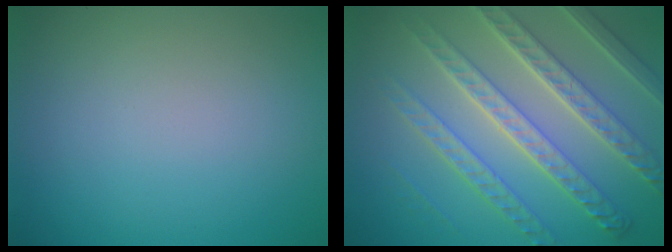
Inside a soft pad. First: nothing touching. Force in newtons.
{"total": 6.6, "press": 5.9, "slide": 3.0}